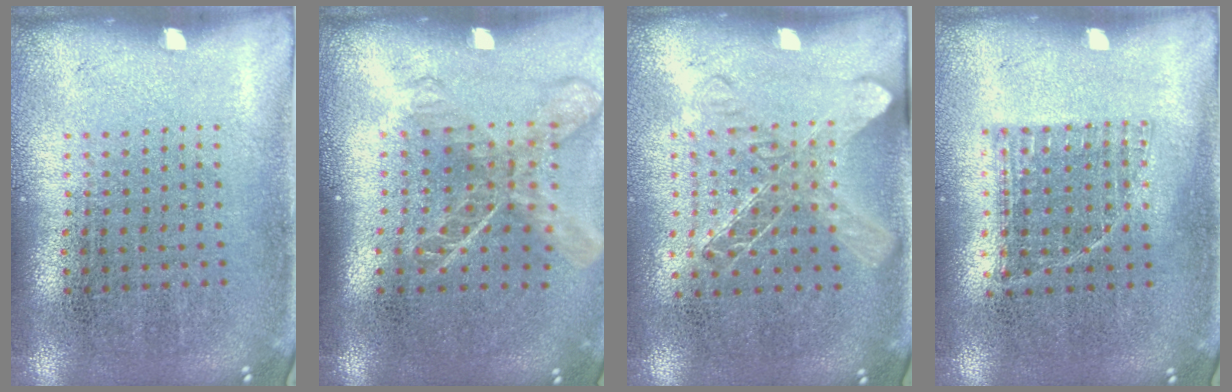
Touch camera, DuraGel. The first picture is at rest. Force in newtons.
{"total": 1.9, "press": 1.4, "slide": 1.3}
{"total": 1.4, "press": 1.2, "slide": 0.7}
{"total": 0.8, "press": 0.7, "slide": 0.3}